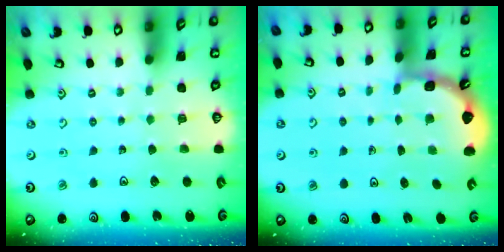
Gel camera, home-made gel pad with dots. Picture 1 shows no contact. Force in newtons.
{"total": 1.9, "press": 1.9, "slide": 0.2}